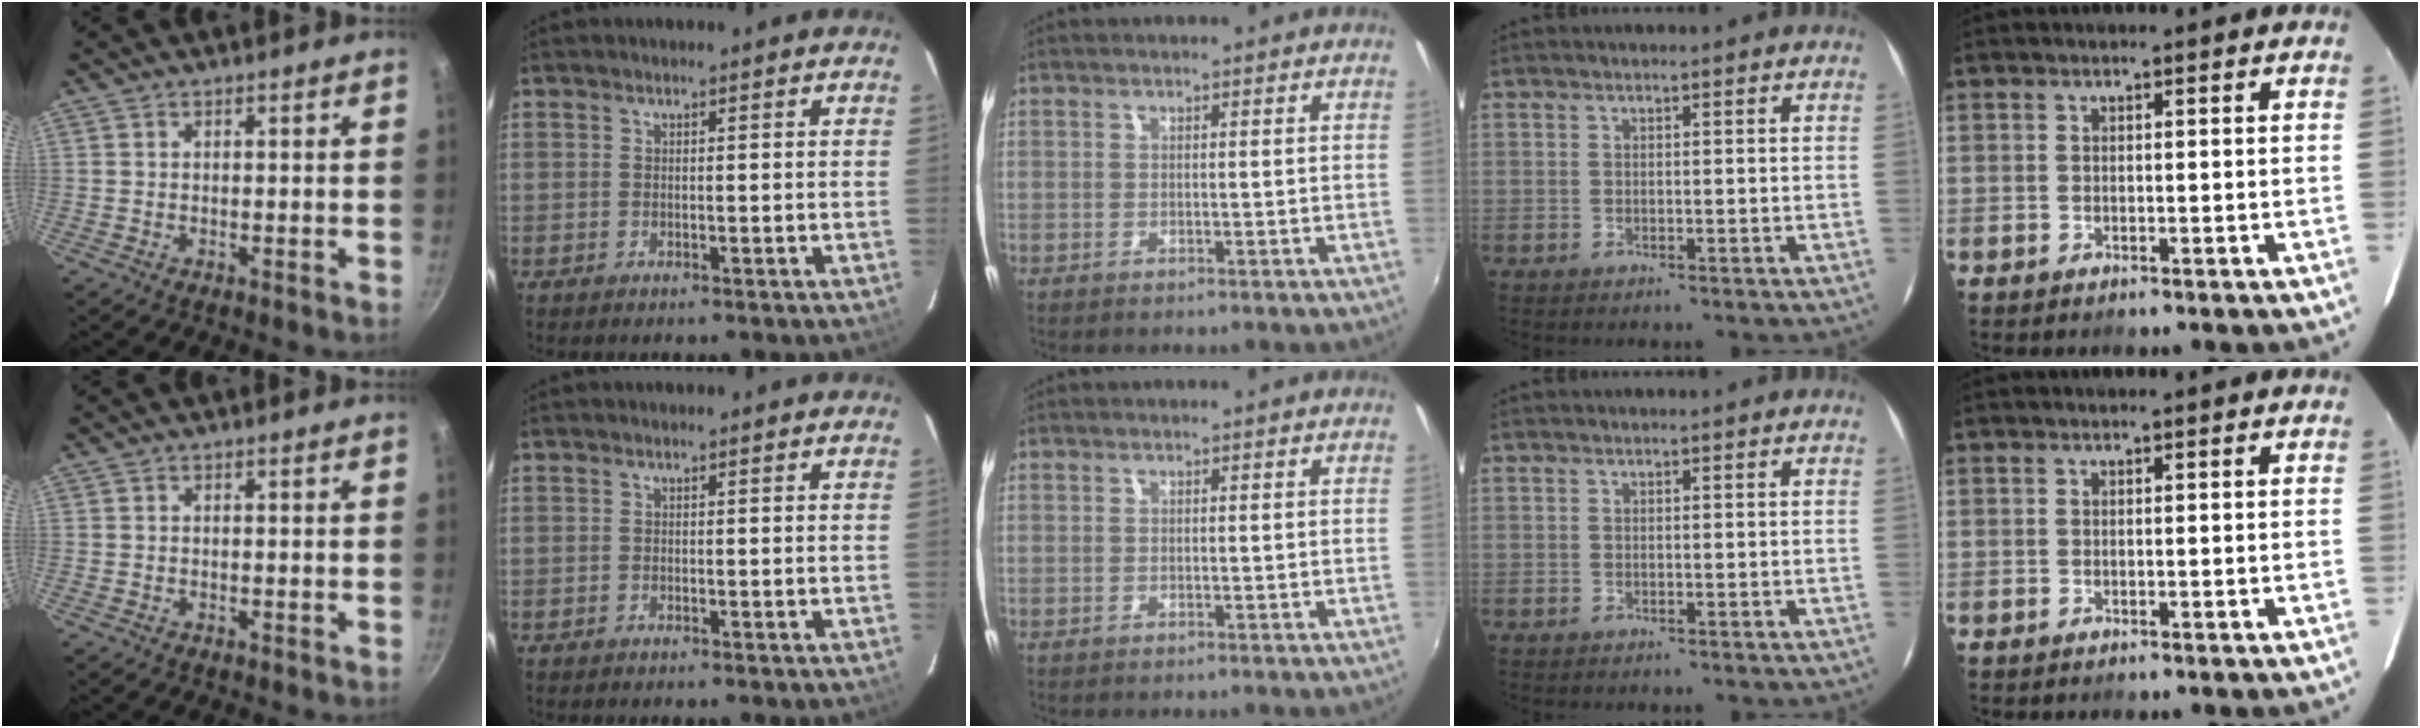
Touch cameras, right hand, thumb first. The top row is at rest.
{}